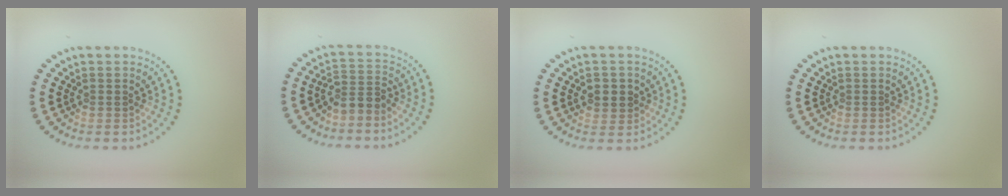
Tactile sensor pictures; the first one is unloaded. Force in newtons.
{"total": 2.4, "press": 1.8, "slide": 1.7}
{"total": 2.3, "press": 2.1, "slide": 0.8}
{"total": 0.0}